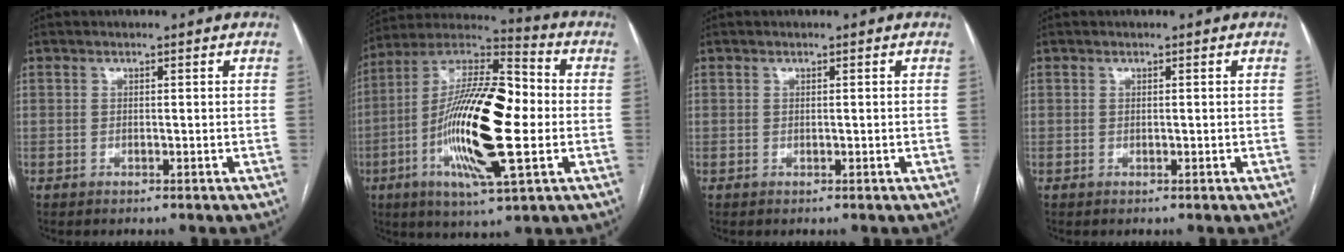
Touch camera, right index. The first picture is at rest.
{"total": 21.2, "force": [-2.7, 4.4, 20.5], "torque": [-0.396, 0.007, -0.050]}
{"total": 0.0}
{"total": 0.0}